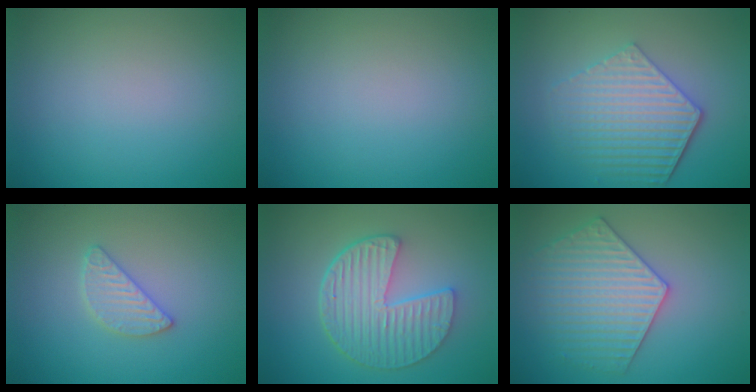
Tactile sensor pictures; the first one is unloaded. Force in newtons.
{"total": 0.0}
{"total": 5.5, "press": 4.3, "slide": 3.5}
{"total": 2.4, "press": 2.3, "slide": 0.3}
{"total": 6.4, "press": 4.7, "slide": 4.4}
{"total": 4.7, "press": 4.5, "slide": 1.3}